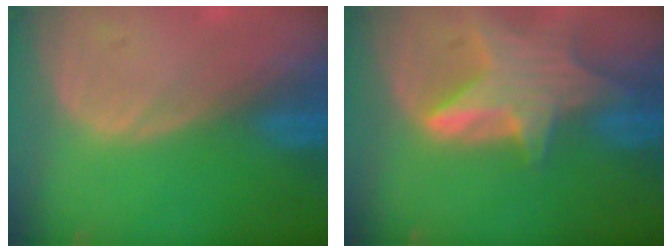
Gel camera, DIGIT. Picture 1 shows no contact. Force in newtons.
{"total": 8.1, "press": 7.3, "slide": 3.6}